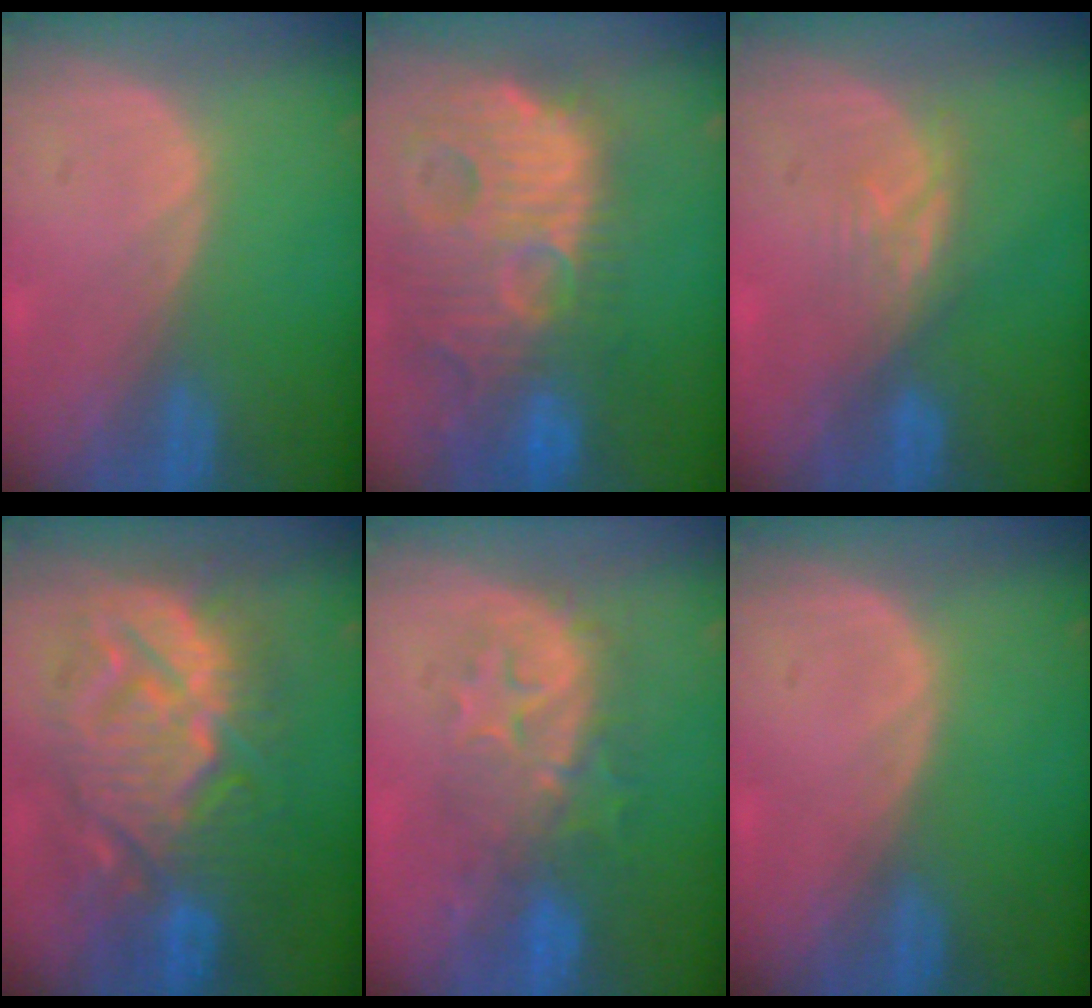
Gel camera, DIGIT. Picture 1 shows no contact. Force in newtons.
{"total": 14.9, "press": 12.8, "slide": 7.6}
{"total": 3.8, "press": 3.7, "slide": 0.5}
{"total": 13.4, "press": 13.3, "slide": 1.4}
{"total": 8.5, "press": 8.4, "slide": 1.3}
{"total": 0.0}